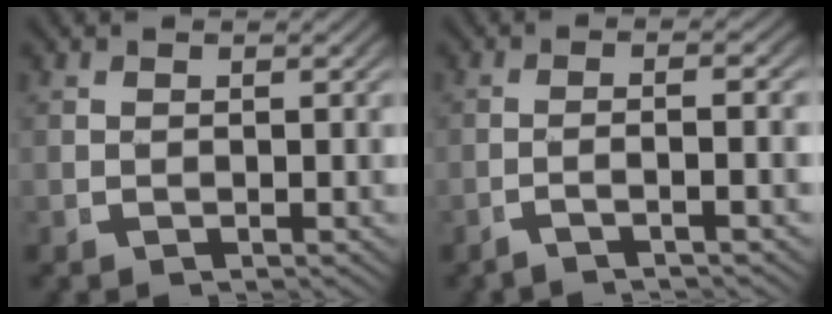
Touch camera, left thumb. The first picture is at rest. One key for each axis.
{"total": 2.8, "fx": -1.4, "fy": -0.2, "fz": 2.5, "tx": -0.051, "ty": 0.004, "tz": -0.026}